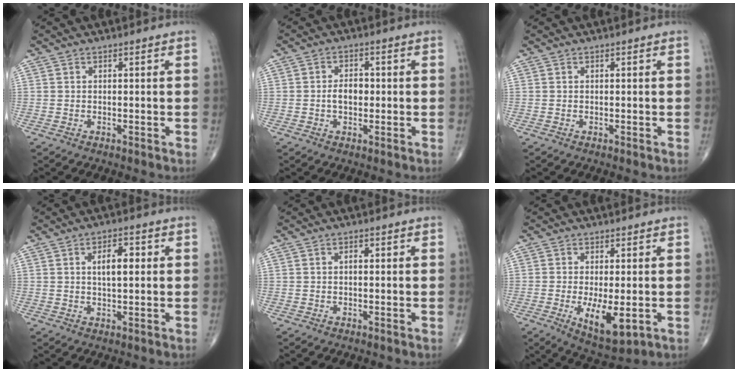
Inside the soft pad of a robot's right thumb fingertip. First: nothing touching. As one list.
[{"total": 3.8, "force": [-0.3, 2.5, 2.9], "torque": [-0.044, 0.009, -0.009]}, {"total": 0.0}, {"total": 5.3, "force": [1.0, 2.2, 4.7], "torque": [-0.068, 0.002, 0.015]}, {"total": 1.2, "force": [0.2, 0.5, 1.1], "torque": [-0.018, 0.005, 0.001]}, {"total": 9.0, "force": [-2.1, 3.6, 8.0], "torque": [-0.128, -0.019, -0.024]}]